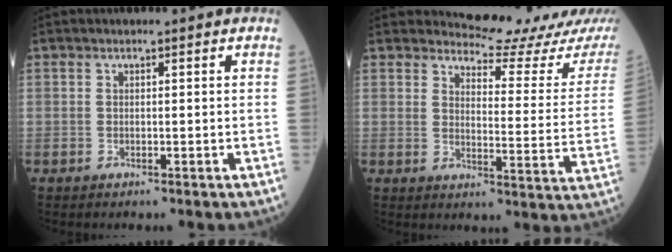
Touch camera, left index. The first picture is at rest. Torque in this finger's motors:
{"motor_torque": [0.75, -0.99, 0.05, 0.00]}